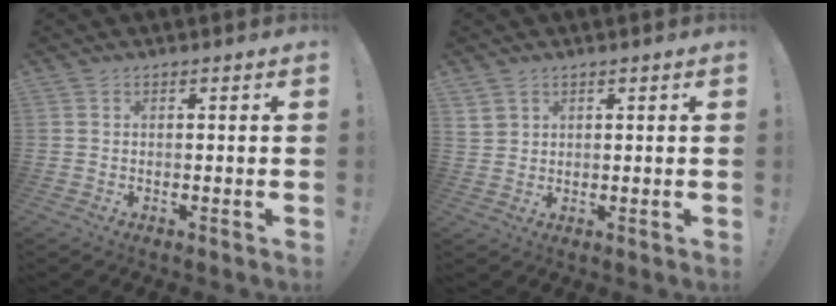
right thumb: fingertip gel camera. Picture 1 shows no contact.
{"total": 2.8, "force": [2.1, 1.7, 0.7], "torque": [-0.003, -0.016, 0.038]}